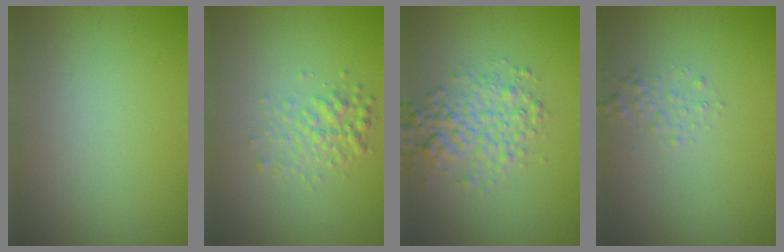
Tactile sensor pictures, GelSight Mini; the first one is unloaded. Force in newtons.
{"total": 2.3, "press": 2.3, "slide": 0.1}
{"total": 3.6, "press": 3.6, "slide": 0.1}
{"total": 0.9, "press": 0.9, "slide": 0.1}